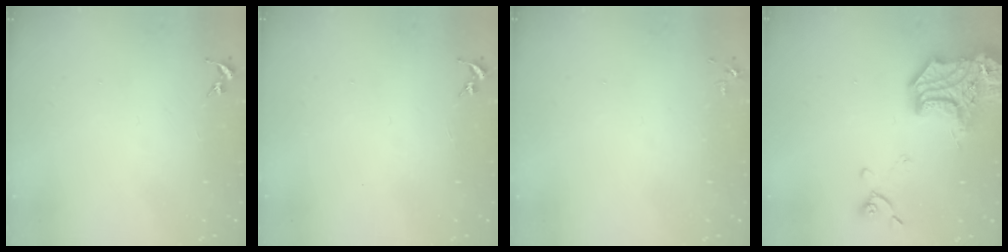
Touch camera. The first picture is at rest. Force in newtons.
{"total": 0.0}
{"total": 3.2, "press": 3.2, "slide": 0.5}
{"total": 23.2, "press": 23.1, "slide": 2.7}